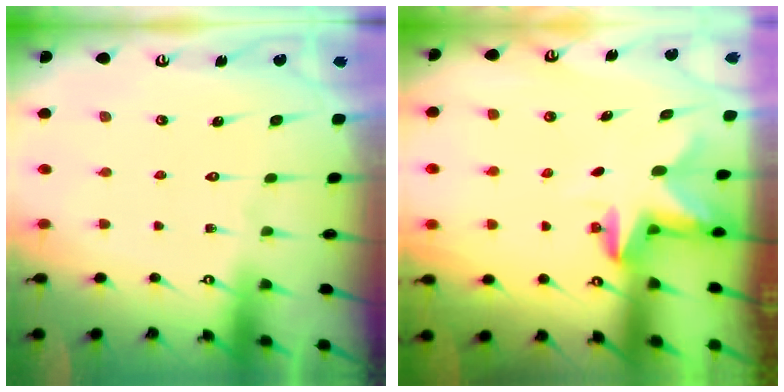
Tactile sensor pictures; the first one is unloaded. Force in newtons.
{"total": 2.5, "press": 2.5, "slide": 0.5}